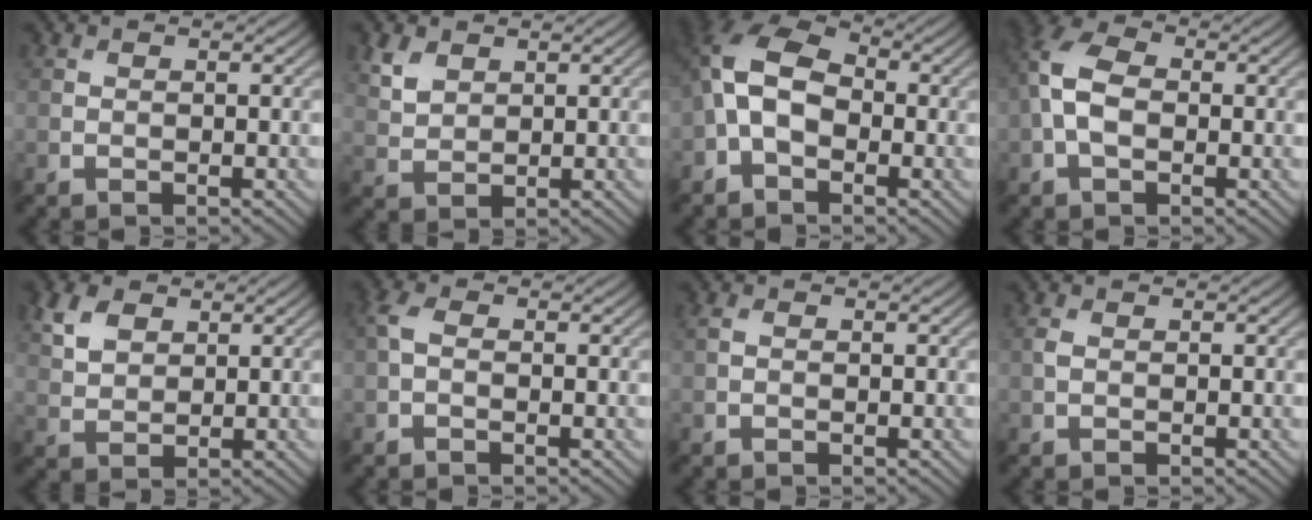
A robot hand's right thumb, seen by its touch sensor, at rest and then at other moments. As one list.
[{"total": 3.5, "force": [2.1, 2.3, 1.7], "torque": [-0.049, 0.000, 0.048]}, {"total": 9.1, "force": [-0.7, 5.9, 6.9], "torque": [-0.164, 0.018, -0.030]}, {"total": 6.4, "force": [-0.1, 4.2, 4.8], "torque": [-0.116, 0.011, -0.016]}, {"total": 4.7, "force": [2.4, 3.0, 2.6], "torque": [-0.066, 0.004, 0.050]}, {"total": 2.3, "force": [0.0, 1.4, 1.9], "torque": [-0.047, 0.005, -0.006]}, {"total": 1.1, "force": [0.1, 0.8, 0.8], "torque": [-0.019, 0.002, 0.000]}, {"total": 0.8, "force": [0.0, 0.5, 0.6], "torque": [-0.017, 0.002, 0.000]}]